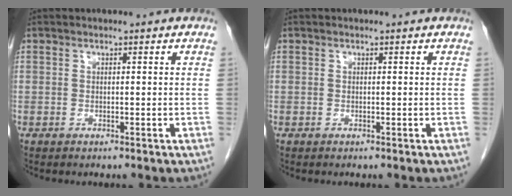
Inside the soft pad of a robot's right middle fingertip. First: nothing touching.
{"total": 0.0}